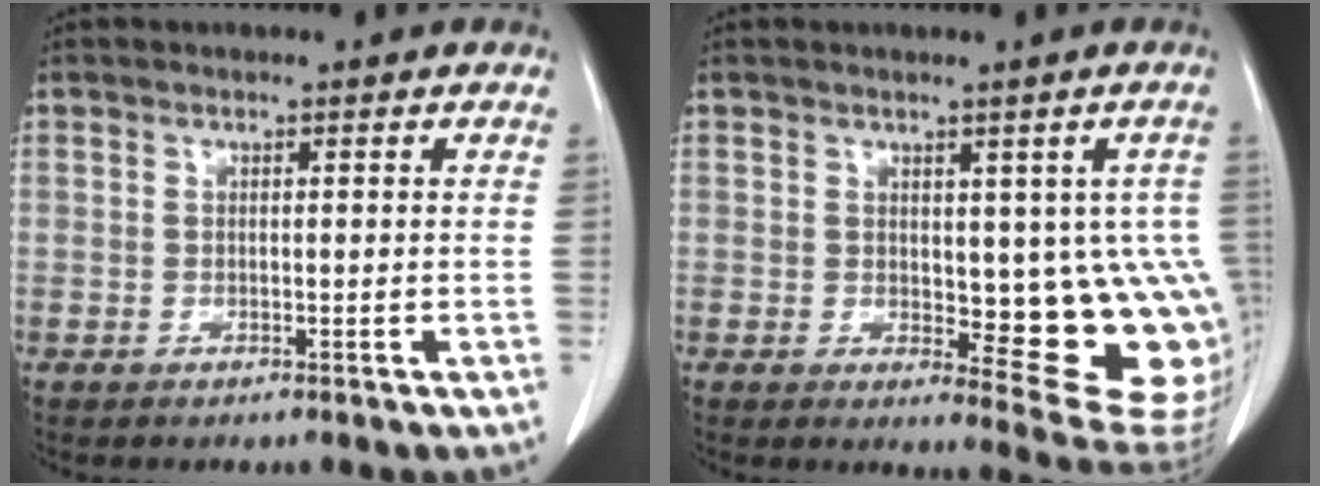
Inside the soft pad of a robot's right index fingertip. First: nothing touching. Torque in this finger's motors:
{"motor_torque": [0.57, -0.11, 0.35, 0.06]}